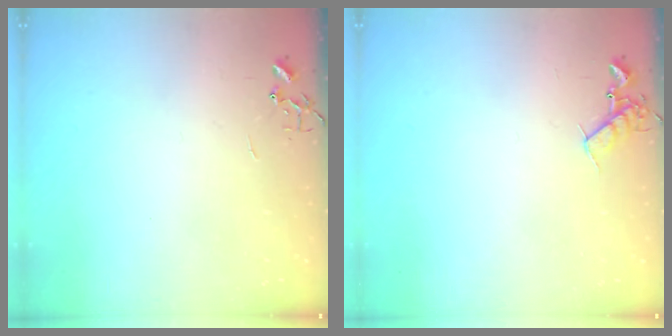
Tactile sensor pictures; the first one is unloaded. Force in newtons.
{"total": 7.5, "press": 7.5, "slide": 0.8}